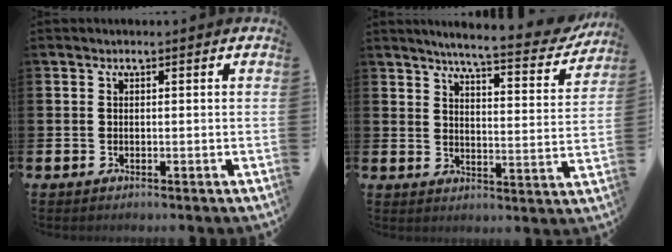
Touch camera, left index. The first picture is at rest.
{"total": 6.0, "force": [5.5, 0.3, 2.2], "torque": [-0.048, -0.044, 0.088]}